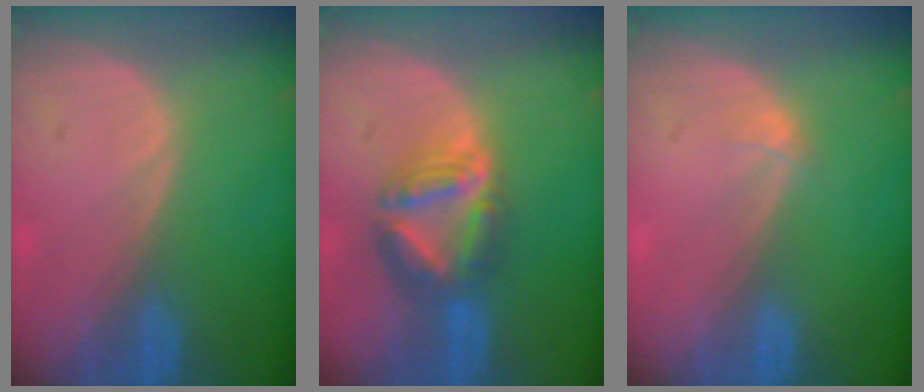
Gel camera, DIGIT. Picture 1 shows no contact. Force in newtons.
{"total": 7.4, "press": 6.6, "slide": 3.4}
{"total": 0.7, "press": 0.7, "slide": 0.1}